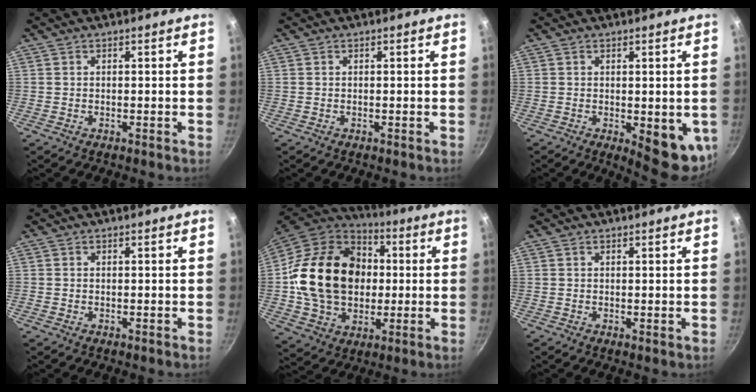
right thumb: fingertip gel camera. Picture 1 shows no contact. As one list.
[{"total": 0.0}, {"total": 10.0, "force": [-1.3, 3.9, 9.1], "torque": [-0.080, -0.002, -0.005]}, {"total": 0.0}, {"total": 24.4, "force": [1.1, 19.0, 15.3], "torque": [-0.246, 0.032, 0.022]}, {"total": 0.6, "force": [0.4, 0.2, 0.4], "torque": [-0.006, -0.004, 0.004]}]